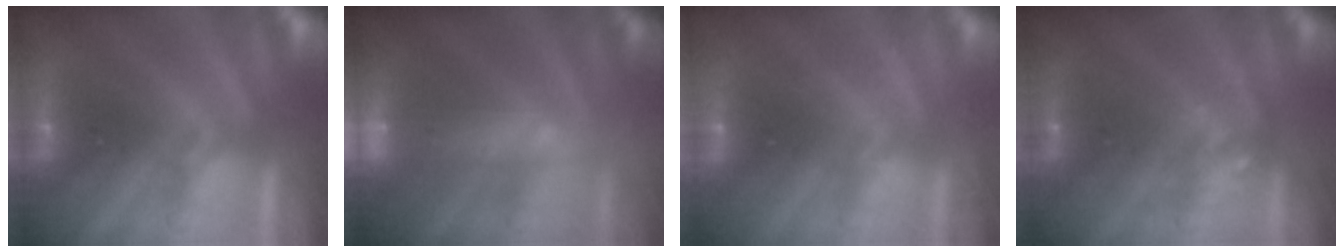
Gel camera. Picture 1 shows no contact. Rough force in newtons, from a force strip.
{"total": 8.9}
{"total": 2.1}
{"total": 2.3}